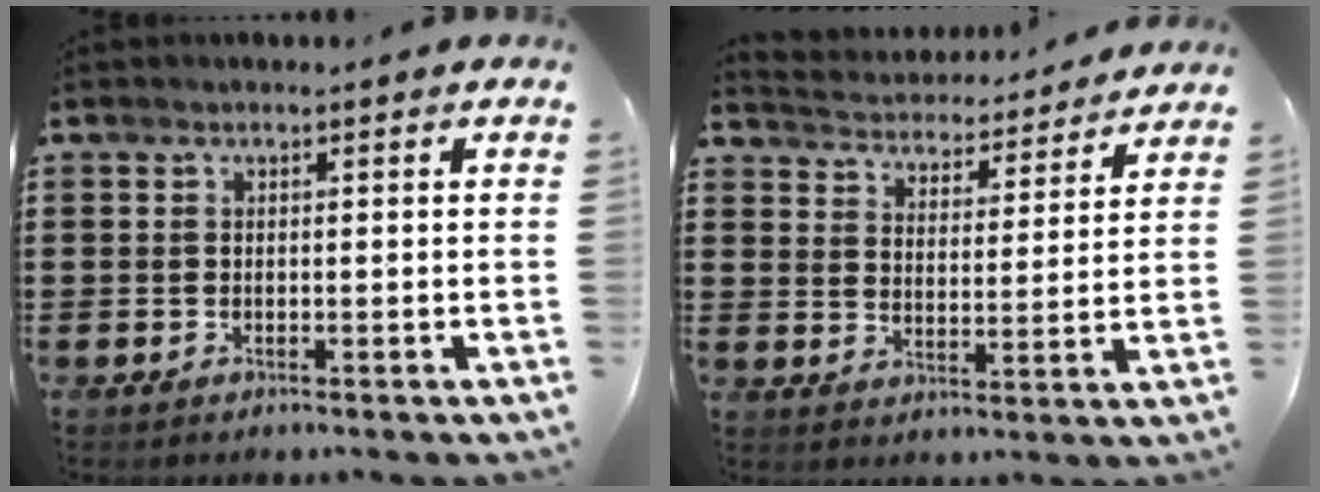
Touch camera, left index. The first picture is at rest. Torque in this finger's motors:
{"motor_torque": [0.16, 0.09, 0.51, 0.04]}